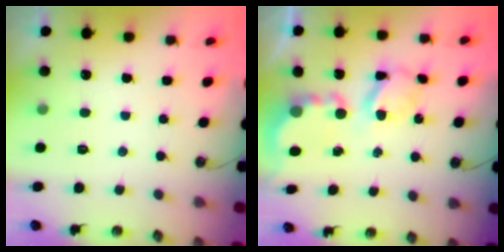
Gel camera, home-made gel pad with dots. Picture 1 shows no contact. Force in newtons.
{"total": 6.4, "press": 6.4, "slide": 0.4}